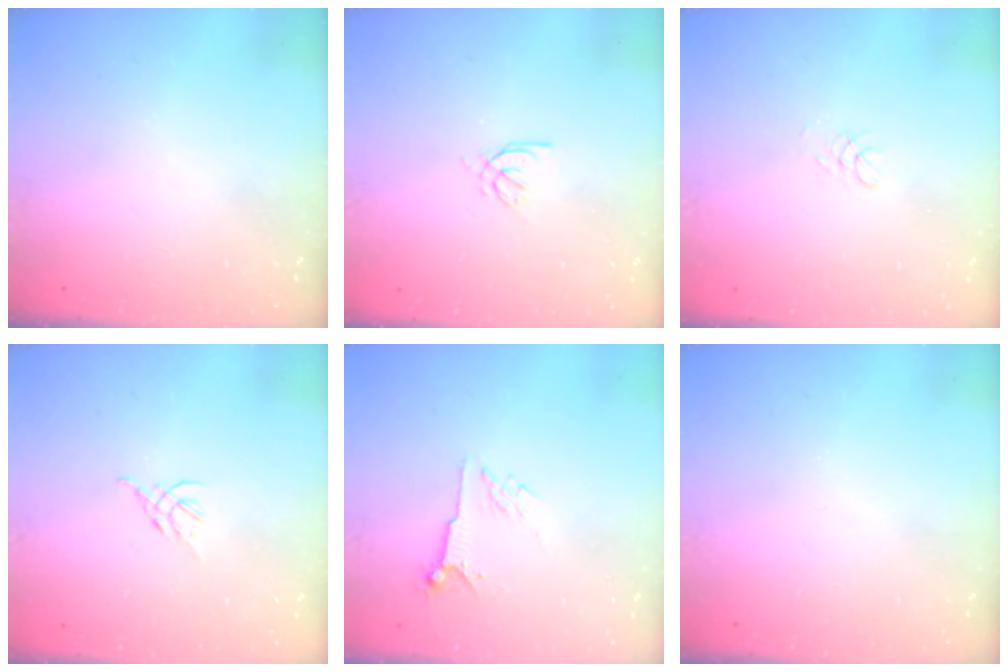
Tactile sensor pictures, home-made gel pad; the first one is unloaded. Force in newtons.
{"total": 2.6, "press": 2.5, "slide": 0.7}
{"total": 1.7, "press": 1.7, "slide": 0.2}
{"total": 2.7, "press": 2.6, "slide": 0.7}
{"total": 4.1, "press": 4.0, "slide": 0.5}
{"total": 0.0}